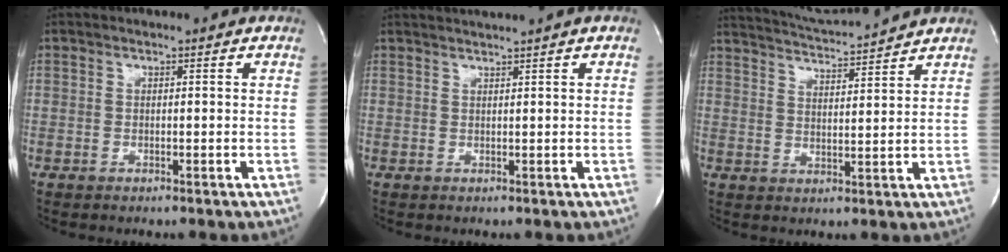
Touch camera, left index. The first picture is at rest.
{"total": 2.1, "force": [1.7, -1.2, 0.6], "torque": [-0.005, 0.001, 0.034]}
{"total": 9.9, "force": [9.4, -1.0, 2.8], "torque": [-0.058, 0.006, 0.148]}